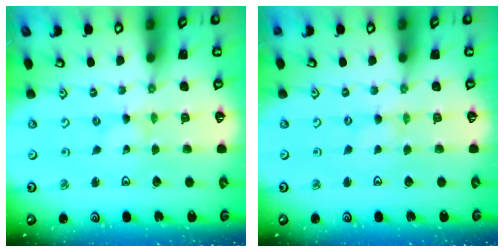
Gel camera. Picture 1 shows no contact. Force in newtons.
{"total": 0.0}